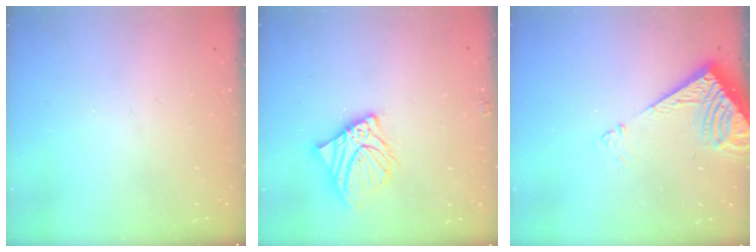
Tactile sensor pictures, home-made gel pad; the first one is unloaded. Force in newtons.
{"total": 11.2, "press": 11.0, "slide": 2.0}
{"total": 7.5, "press": 7.4, "slide": 1.0}